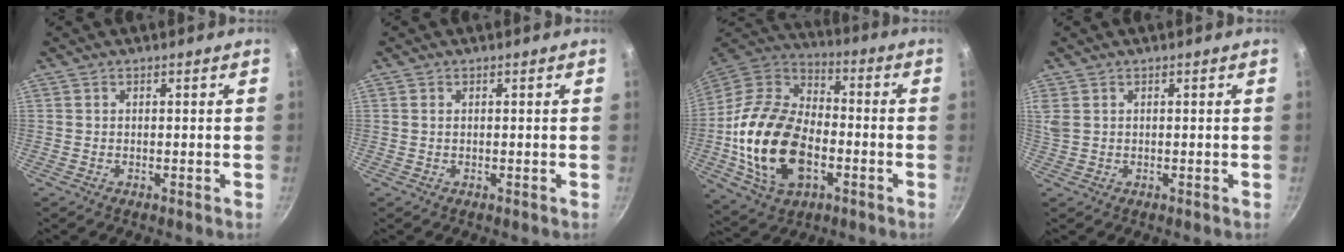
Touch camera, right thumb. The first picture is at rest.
{"total": 0.6, "force": [0.2, 0.4, 0.4], "torque": [-0.008, 0.001, 0.003]}
{"total": 23.2, "force": [-5.0, 14.8, 17.2], "torque": [-0.304, 0.030, -0.093]}
{"total": 2.9, "force": [1.3, 2.0, 1.7], "torque": [-0.032, 0.003, 0.030]}